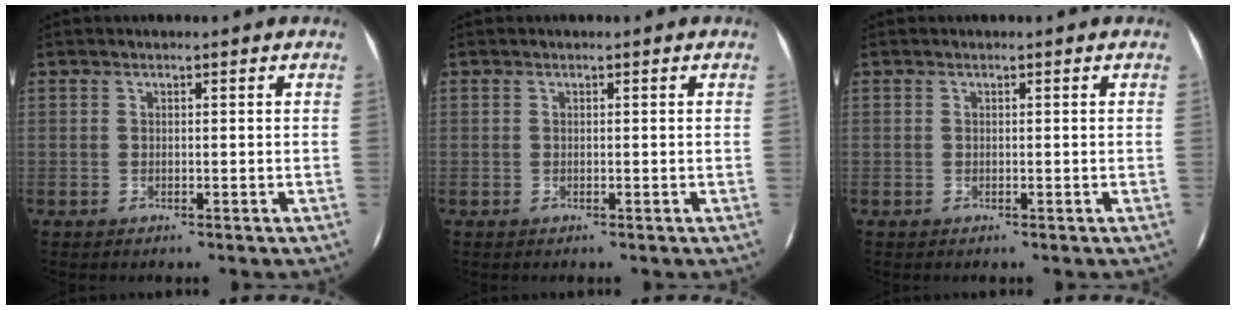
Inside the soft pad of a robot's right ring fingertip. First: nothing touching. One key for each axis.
{"total": 0.0}
{"total": 0.0}